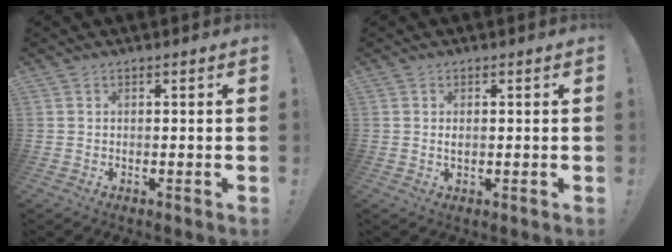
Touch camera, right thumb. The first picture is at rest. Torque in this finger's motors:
{"motor_torque": [-0.23, 0.05, -0.11, 0.10, 0.05]}